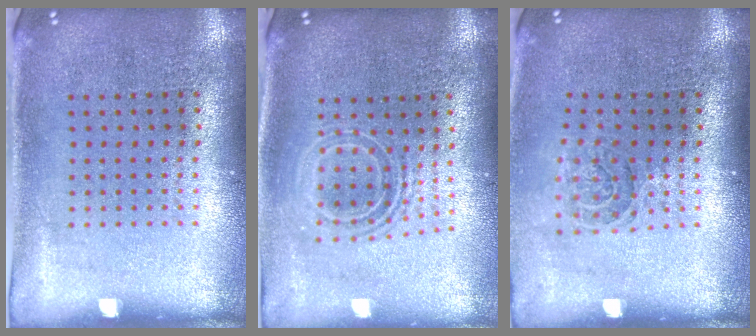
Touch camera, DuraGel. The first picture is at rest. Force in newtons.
{"total": 1.6, "press": 1.3, "slide": 1.0}
{"total": 1.4, "press": 1.2, "slide": 0.8}